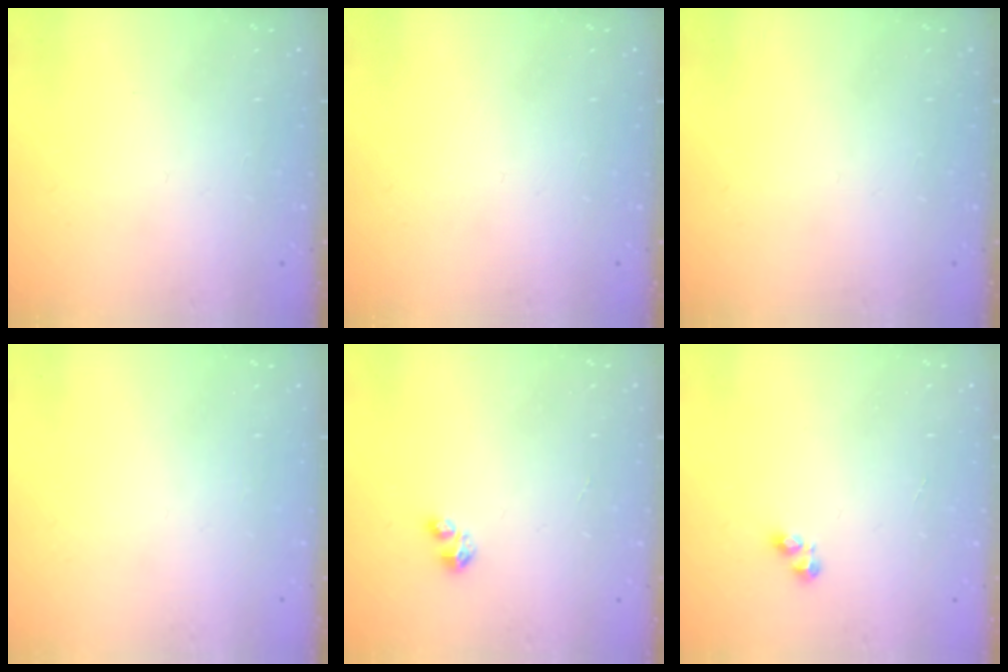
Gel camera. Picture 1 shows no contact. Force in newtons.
{"total": 0.0}
{"total": 0.0}
{"total": 0.0}
{"total": 2.7, "press": 2.7, "slide": 0.4}
{"total": 2.4, "press": 2.4, "slide": 0.3}